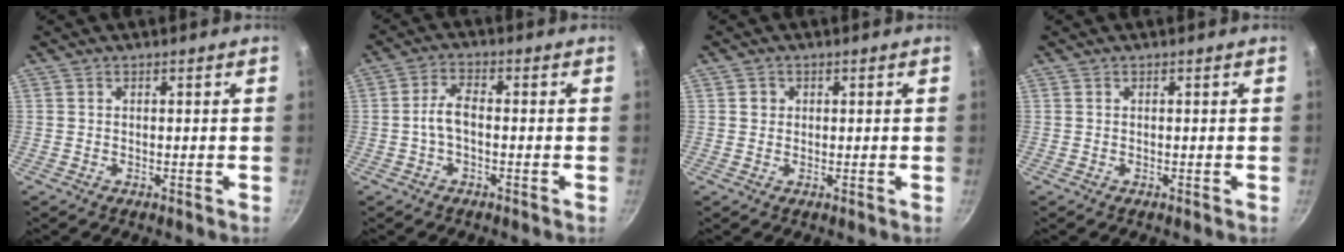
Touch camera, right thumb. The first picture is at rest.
{"total": 4.4, "force": [-0.9, 2.1, 3.8], "torque": [-0.075, 0.023, -0.024]}
{"total": 1.6, "force": [0.3, 1.5, 0.4], "torque": [0.001, 0.002, 0.003]}
{"total": 0.0}